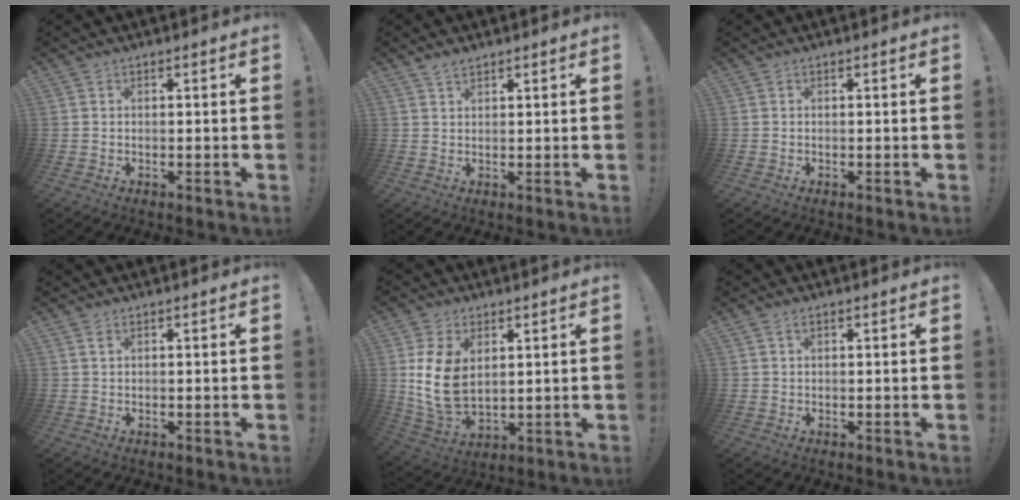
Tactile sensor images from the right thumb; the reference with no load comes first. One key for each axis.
{"total": 2.4, "fx": 2.0, "fy": 0.9, "fz": 0.9, "tx": -0.014, "ty": -0.009, "tz": 0.035}
{"total": 0.0}
{"total": 1.2, "fx": 0.6, "fy": 0.5, "fz": 0.9, "tx": -0.014, "ty": -0.001, "tz": 0.010}
{"total": 12.8, "fx": 3.3, "fy": 8.4, "fz": 9.1, "tx": -0.168, "ty": -0.017, "tz": 0.064}
{"total": 1.4, "fx": 0.7, "fy": 0.7, "fz": 0.9, "tx": -0.013, "ty": 0.000, "tz": 0.012}